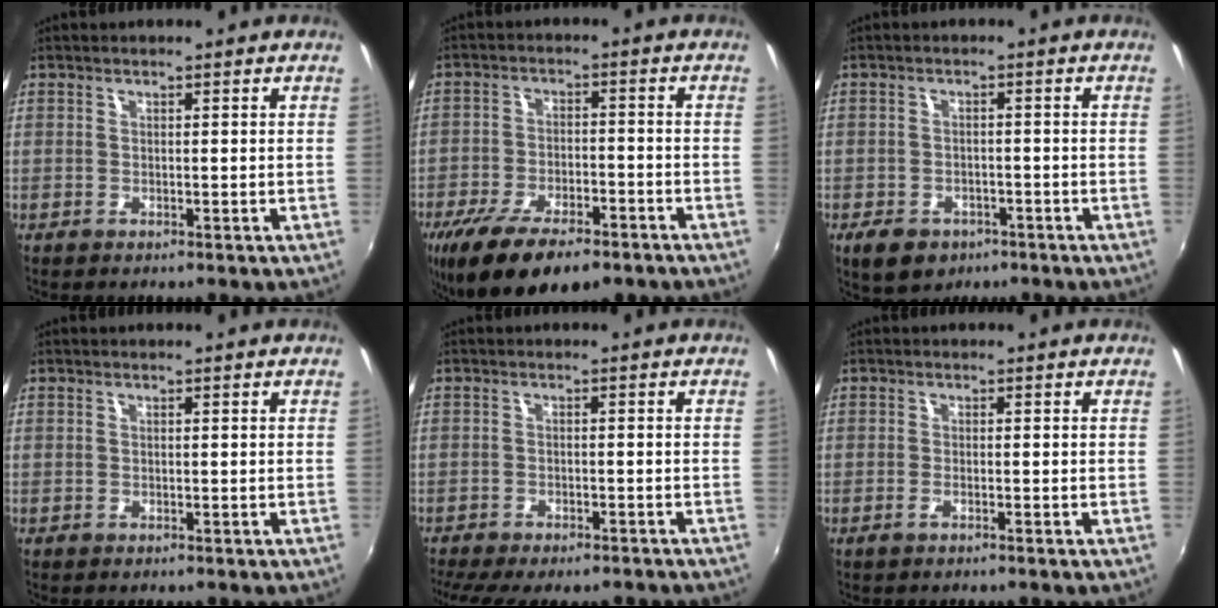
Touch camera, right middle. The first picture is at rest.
{"total": 17.1, "force": [-11.9, 6.4, 10.6], "torque": [-0.215, -0.046, -0.189]}
{"total": 6.1, "force": [-3.7, 4.1, 2.8], "torque": [-0.066, -0.008, -0.053]}
{"total": 0.0}
{"total": 10.5, "force": [-9.1, 2.3, 4.9], "torque": [-0.109, -0.033, -0.134]}
{"total": 1.2, "force": [-0.9, -0.1, 0.8], "torque": [-0.020, -0.002, -0.018]}